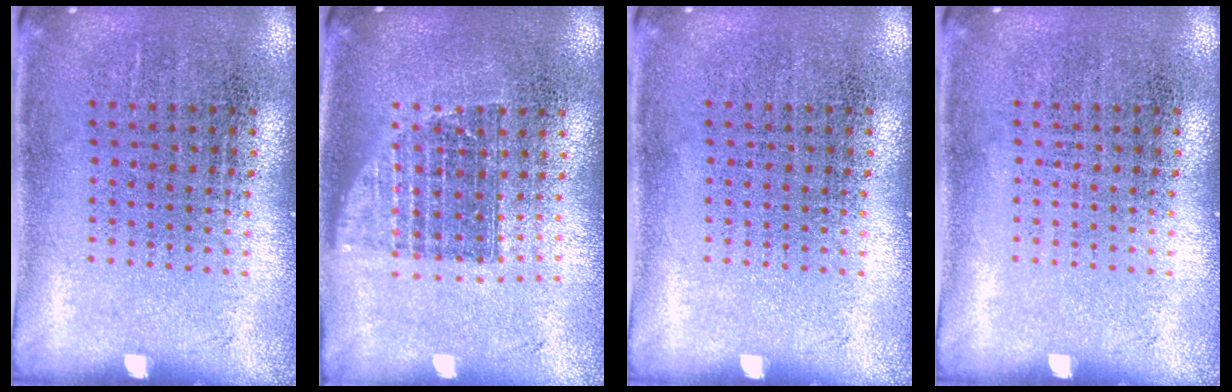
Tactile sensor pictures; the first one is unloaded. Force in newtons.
{"total": 1.4, "press": 1.1, "slide": 0.8}
{"total": 0.0}
{"total": 0.0}